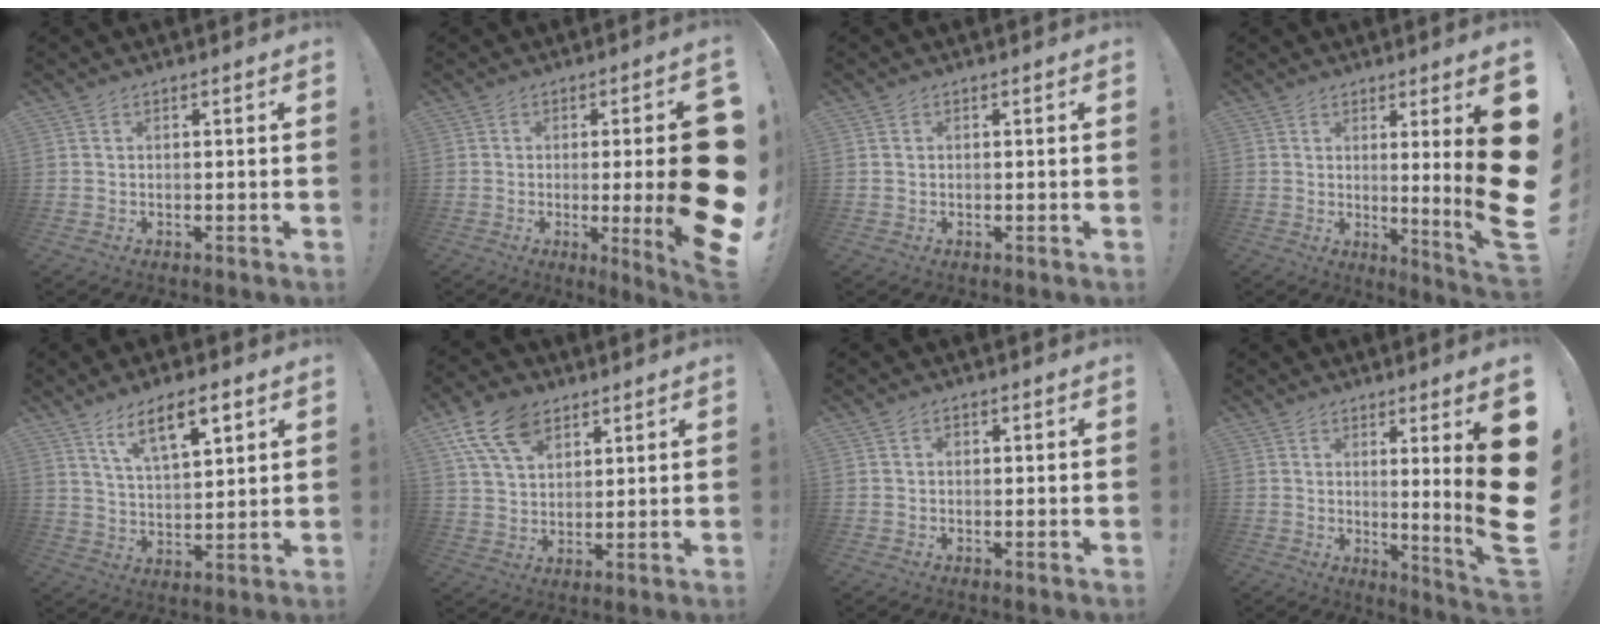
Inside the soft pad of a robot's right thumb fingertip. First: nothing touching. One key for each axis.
{"total": 19.8, "fx": -1.0, "fy": 2.5, "fz": 19.6, "tx": -0.274, "ty": -0.012, "tz": -0.003}
{"total": 0.5, "fx": 0.2, "fy": 0.5, "fz": 0.1, "tx": -0.007, "ty": 0.004, "tz": 0.005}
{"total": 16.1, "fx": 1.8, "fy": -0.6, "fz": 16.0, "tx": -0.234, "ty": -0.042, "tz": 0.023}
{"total": 10.9, "fx": 6.5, "fy": 3.8, "fz": 7.9, "tx": -0.124, "ty": -0.028, "tz": 0.112}
{"total": 13.5, "fx": 7.4, "fy": 8.6, "fz": 7.4, "tx": -0.138, "ty": -0.027, "tz": 0.141}
{"total": 0.8, "fx": 0.0, "fy": 0.7, "fz": 0.3, "tx": -0.008, "ty": 0.003, "tz": -0.001}
{"total": 14.2, "fx": 1.9, "fy": -1.3, "fz": 14.0, "tx": -0.201, "ty": -0.045, "tz": 0.020}